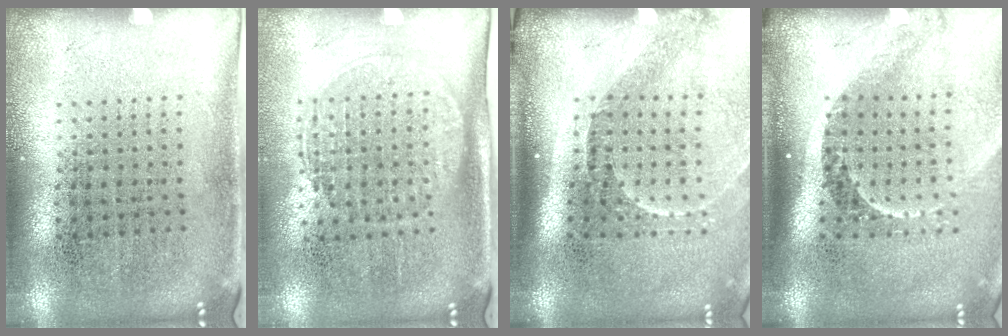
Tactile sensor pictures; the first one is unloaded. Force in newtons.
{"total": 1.5, "press": 1.3, "slide": 0.8}
{"total": 2.2, "press": 1.5, "slide": 1.5}
{"total": 2.3, "press": 1.5, "slide": 1.7}